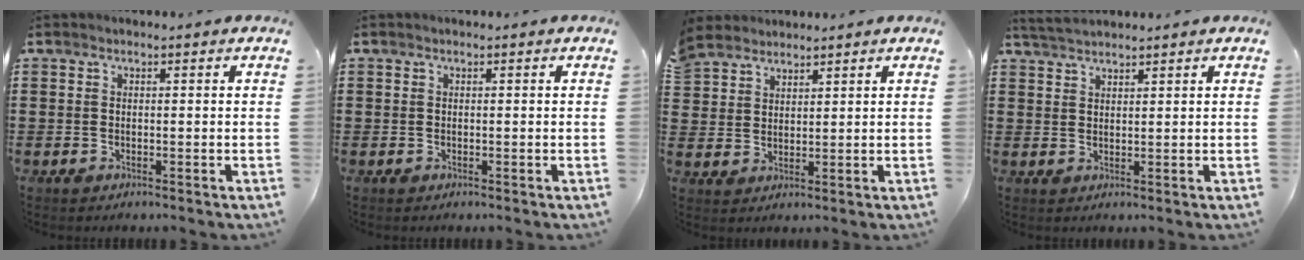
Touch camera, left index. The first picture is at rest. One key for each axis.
{"total": 0.0}
{"total": 3.8, "fx": 3.4, "fy": 1.6, "fz": -0.5, "tx": -0.006, "ty": -0.003, "tz": 0.067}
{"total": 2.7, "fx": 2.6, "fy": 0.2, "fz": 0.7, "tx": -0.020, "ty": 0.002, "tz": 0.052}